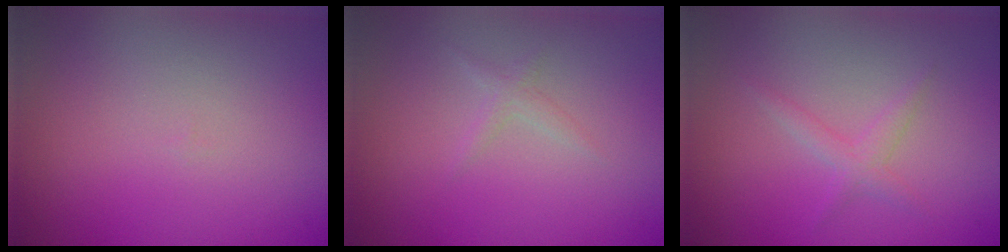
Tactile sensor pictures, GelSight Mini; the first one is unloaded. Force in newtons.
{"total": 0.8, "press": 0.8, "slide": 0.0}
{"total": 1.3, "press": 1.3, "slide": 0.0}